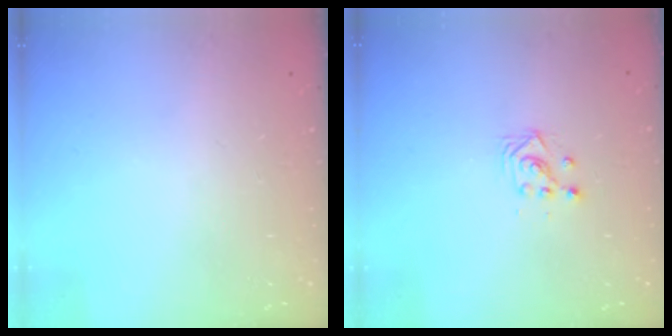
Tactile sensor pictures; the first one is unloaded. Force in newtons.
{"total": 3.0, "press": 3.0, "slide": 0.1}